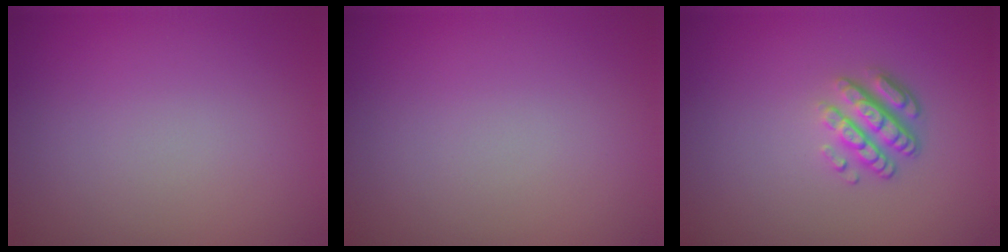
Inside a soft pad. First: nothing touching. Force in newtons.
{"total": 0.0}
{"total": 3.6, "press": 2.6, "slide": 2.5}